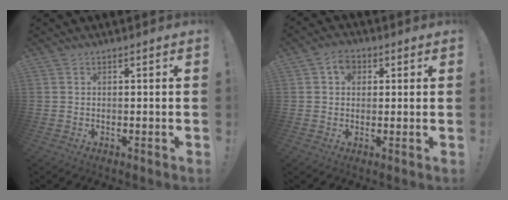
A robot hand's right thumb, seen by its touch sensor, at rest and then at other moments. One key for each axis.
{"total": 4.9, "fx": 1.4, "fy": 4.0, "fz": 2.4, "tx": -0.032, "ty": 0.002, "tz": 0.025}